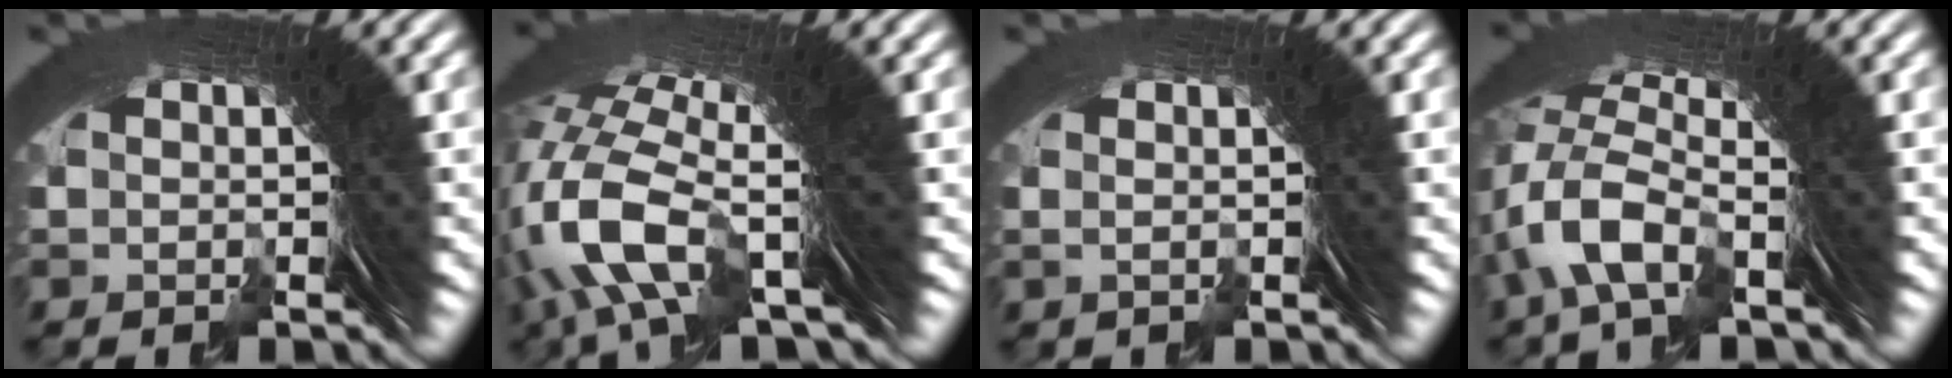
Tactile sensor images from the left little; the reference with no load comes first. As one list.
[{"total": 8.9, "force": [-0.3, 4.5, 7.7], "torque": [-0.182, -0.024, -0.002]}, {"total": 1.5, "force": [0.4, -0.8, 1.2], "torque": [-0.009, 0.011, 0.002]}, {"total": 4.9, "force": [-0.3, 2.8, 4.0], "torque": [-0.101, -0.008, -0.007]}]